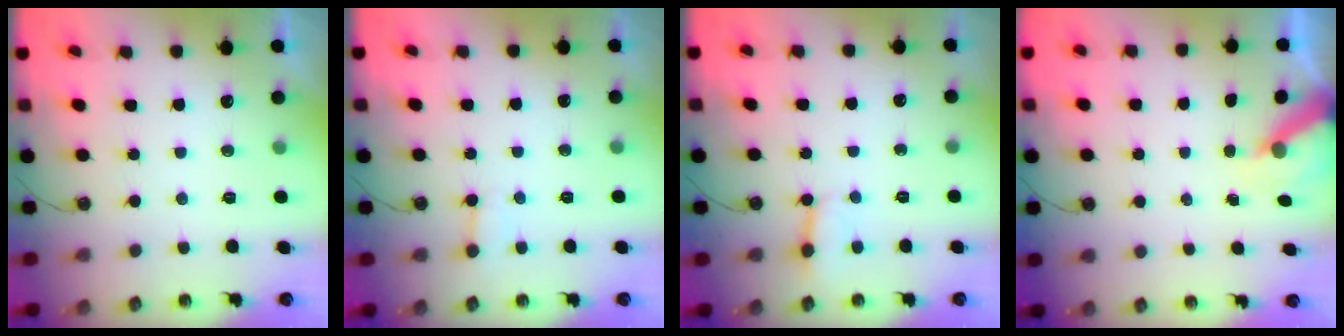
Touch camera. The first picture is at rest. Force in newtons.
{"total": 4.7, "press": 4.7, "slide": 0.3}
{"total": 2.8, "press": 2.8, "slide": 0.2}
{"total": 5.6, "press": 5.5, "slide": 0.5}